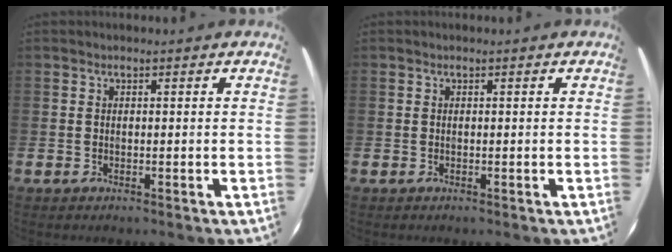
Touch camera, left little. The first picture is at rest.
{"total": 0.0}